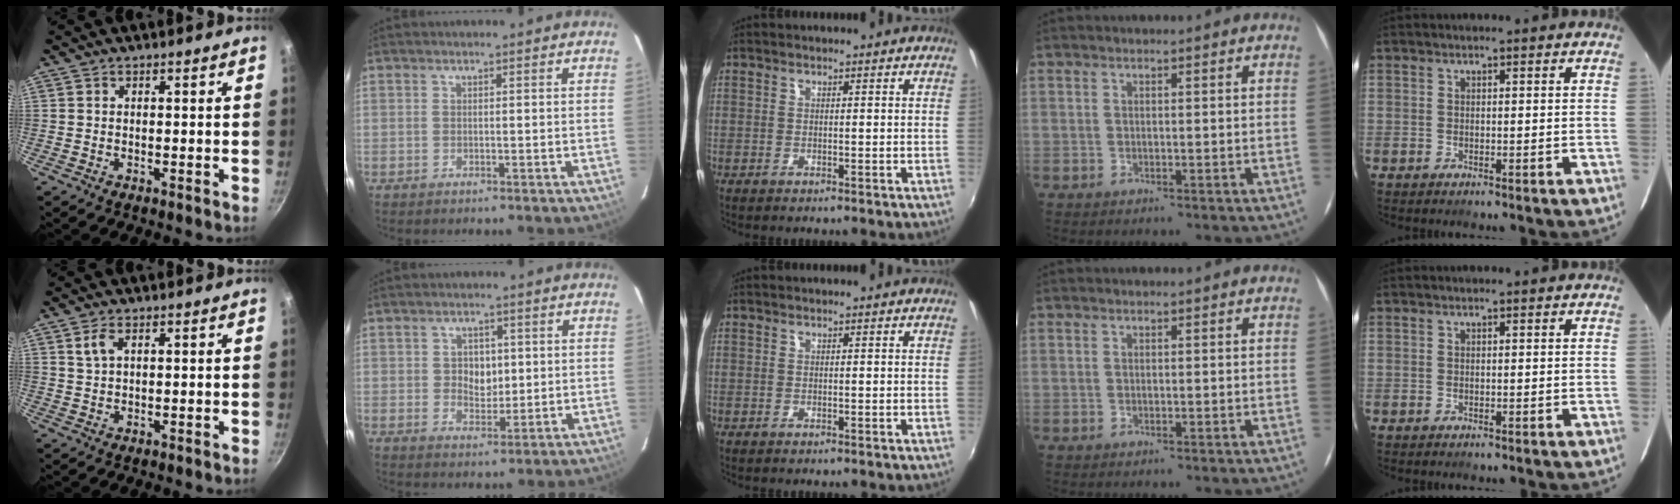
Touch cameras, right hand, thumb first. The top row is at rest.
{"thumb": {"total": 2.7, "force": [1.1, 1.4, 2.0], "torque": [-0.037, -0.002, 0.023]}, "index": {"total": 4.6, "force": [0.5, 3.7, 2.6], "torque": [-0.041, 0.005, 0.013]}}